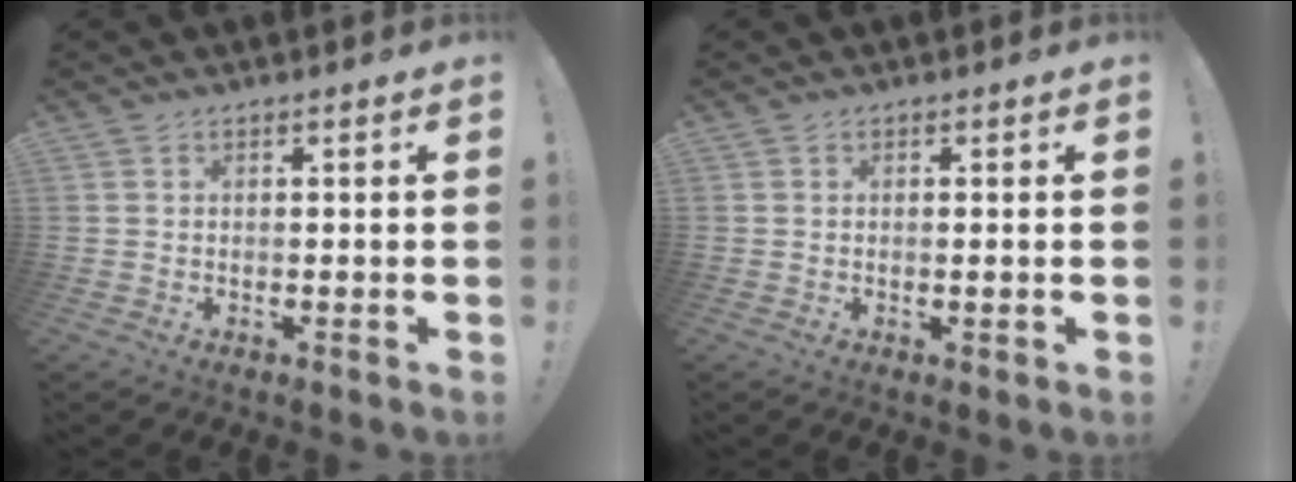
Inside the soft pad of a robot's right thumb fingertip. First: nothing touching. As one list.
[{"total": 0.9, "force": [0.0, -0.1, 0.8], "torque": [-0.014, 0.000, 0.000]}]